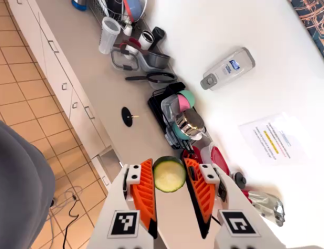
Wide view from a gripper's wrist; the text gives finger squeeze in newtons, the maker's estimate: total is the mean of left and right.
{"total": 7.8, "left": 7.8, "right": 7.9}